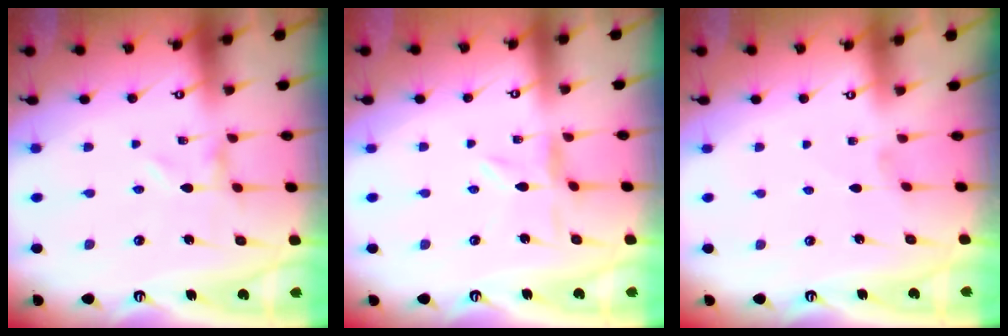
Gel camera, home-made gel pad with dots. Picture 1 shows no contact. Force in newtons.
{"total": 1.1, "press": 1.1, "slide": 0.2}
{"total": 0.0}